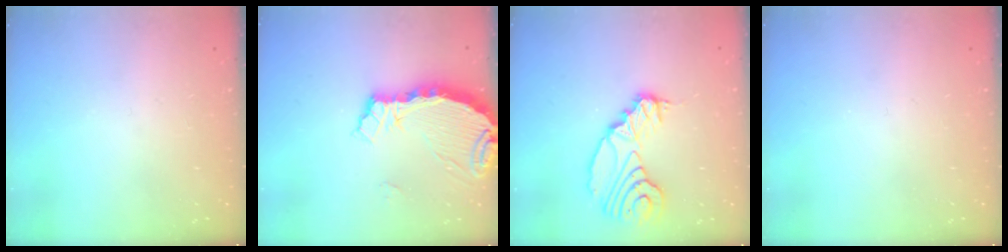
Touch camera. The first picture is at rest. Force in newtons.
{"total": 6.7, "press": 6.7, "slide": 0.8}
{"total": 13.7, "press": 12.8, "slide": 4.9}
{"total": 0.0}